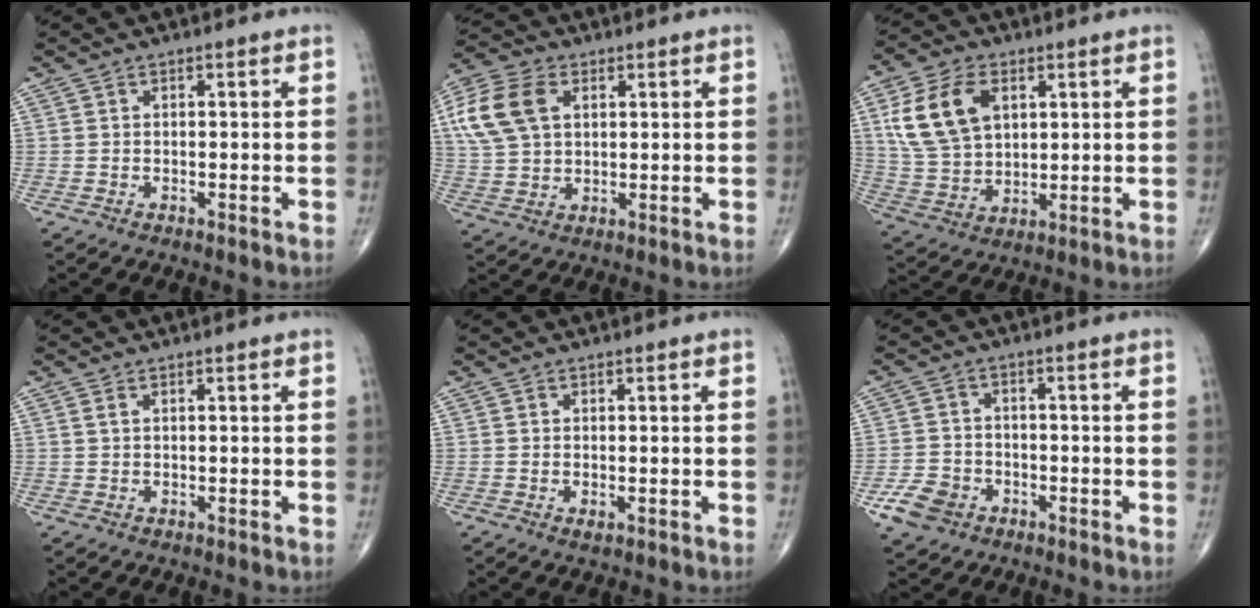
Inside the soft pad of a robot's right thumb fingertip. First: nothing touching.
{"total": 13.4, "force": [4.0, 8.9, 9.2], "torque": [-0.199, 0.006, 0.077]}
{"total": 14.2, "force": [4.7, 9.2, 9.8], "torque": [-0.176, -0.008, 0.097]}
{"total": 0.8, "force": [0.4, 0.4, 0.6], "torque": [-0.014, 0.007, 0.009]}
{"total": 0.9, "force": [-0.2, 0.4, 0.8], "torque": [-0.014, -0.004, -0.003]}
{"total": 6.3, "force": [-3.1, 4.8, 2.6], "torque": [-0.042, 0.014, -0.055]}